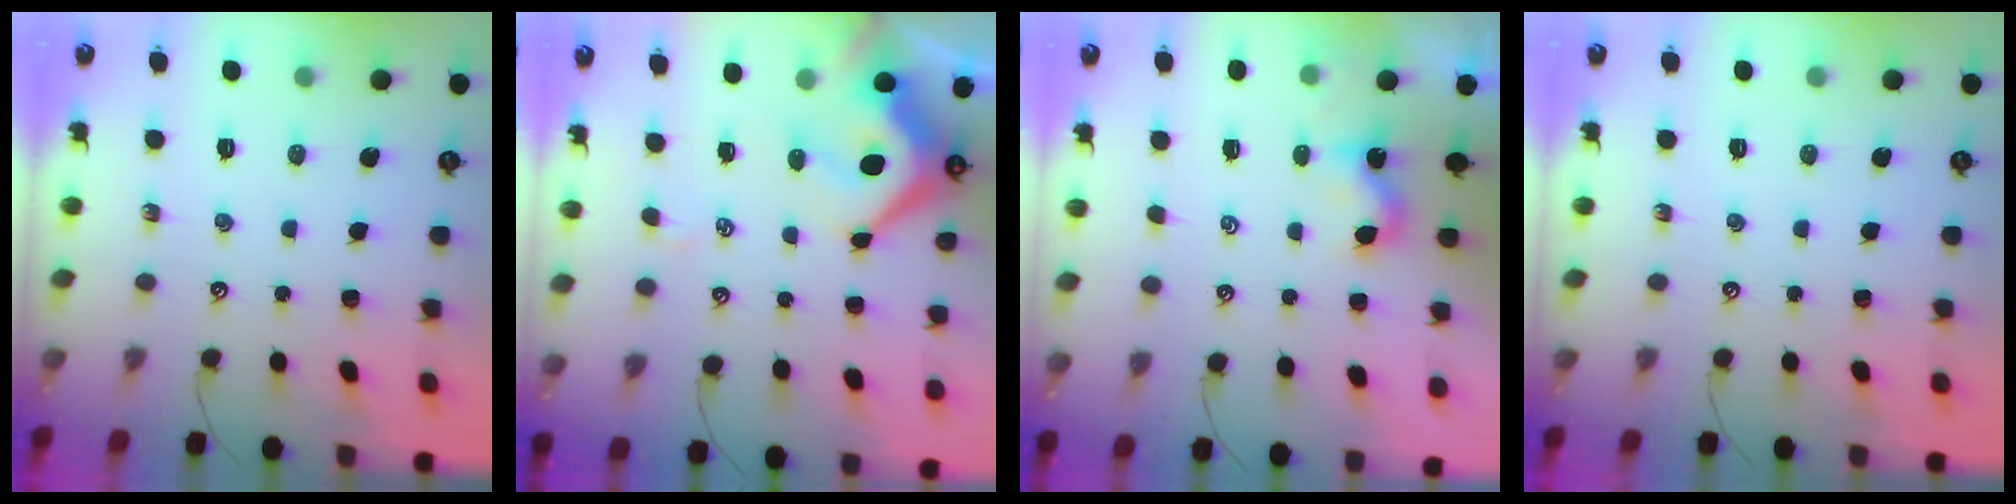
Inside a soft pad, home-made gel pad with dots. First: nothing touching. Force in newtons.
{"total": 10.7, "press": 10.5, "slide": 2.1}
{"total": 0.6, "press": 0.4, "slide": 0.5}
{"total": 0.0}